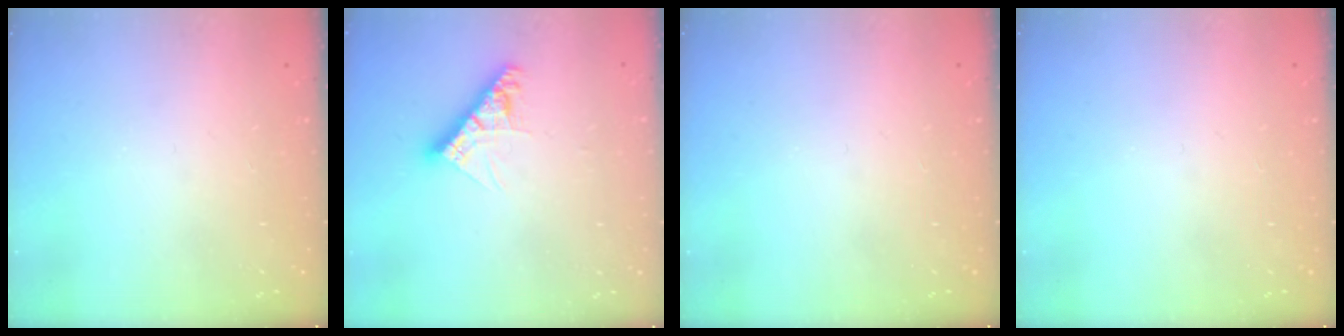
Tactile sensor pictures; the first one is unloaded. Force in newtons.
{"total": 8.4, "press": 8.4, "slide": 0.3}
{"total": 0.0}
{"total": 0.0}